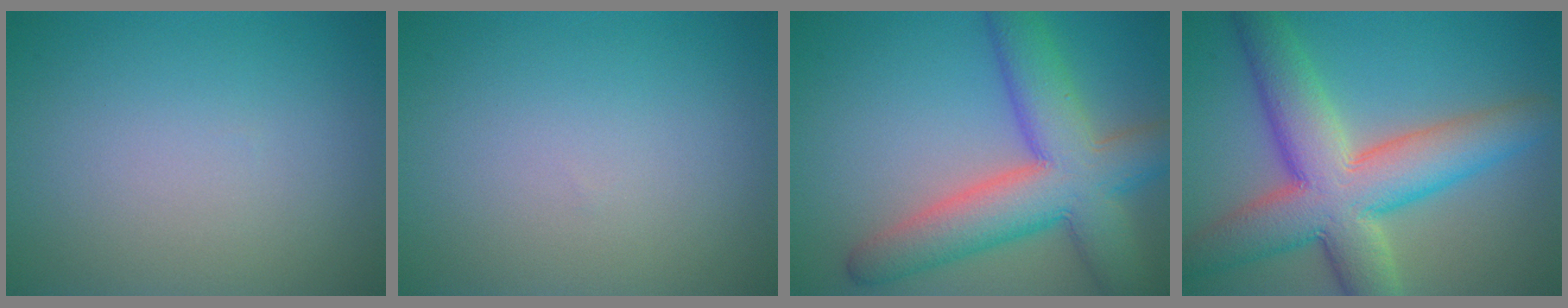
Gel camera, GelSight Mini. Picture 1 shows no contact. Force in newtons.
{"total": 0.0}
{"total": 9.7, "press": 9.6, "slide": 0.4}
{"total": 10.4, "press": 10.4, "slide": 0.5}